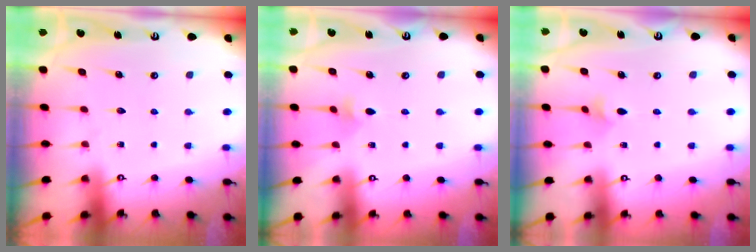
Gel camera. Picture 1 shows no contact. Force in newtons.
{"total": 3.2, "press": 3.1, "slide": 0.8}
{"total": 2.3, "press": 2.3, "slide": 0.5}